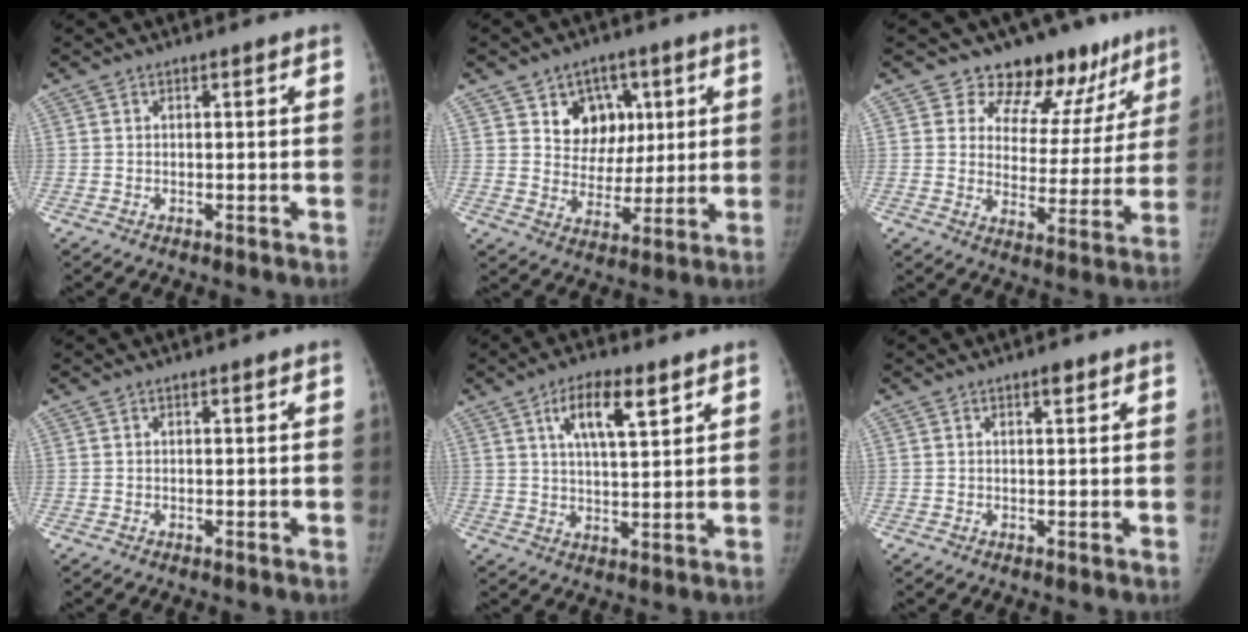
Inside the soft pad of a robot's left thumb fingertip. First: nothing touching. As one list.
[{"total": 10.2, "force": [4.2, 8.4, 4.1], "torque": [-0.014, -0.015, 0.070]}, {"total": 14.7, "force": [11.3, 8.0, 4.9], "torque": [-0.003, -0.072, 0.139]}, {"total": 0.0}, {"total": 9.2, "force": [4.7, 3.2, 7.3], "torque": [-0.114, -0.020, 0.081]}, {"total": 1.3, "force": [0.8, 0.5, 0.9], "torque": [-0.008, -0.001, 0.010]}]